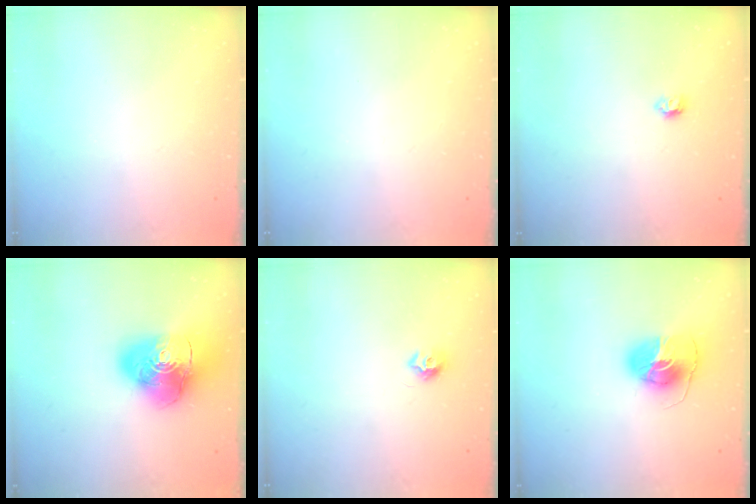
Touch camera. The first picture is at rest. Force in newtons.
{"total": 0.0}
{"total": 3.9, "press": 3.9, "slide": 0.6}
{"total": 18.0, "press": 17.8, "slide": 2.4}
{"total": 7.2, "press": 7.2, "slide": 0.4}
{"total": 9.1, "press": 9.1, "slide": 0.8}